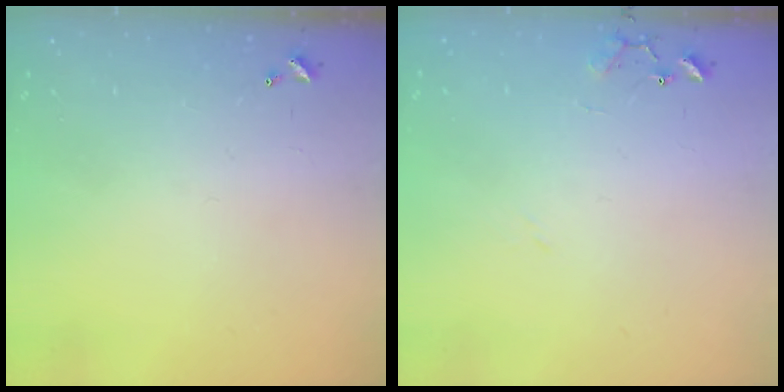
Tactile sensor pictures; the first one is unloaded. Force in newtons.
{"total": 9.5, "press": 9.5, "slide": 0.7}